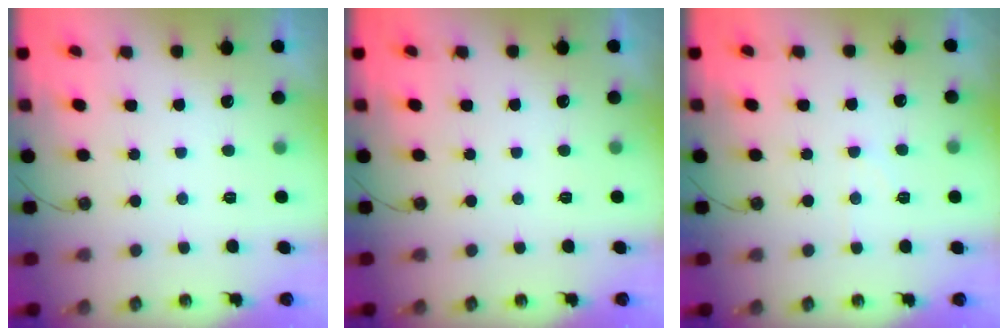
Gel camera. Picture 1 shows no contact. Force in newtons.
{"total": 0.0}
{"total": 6.0, "press": 5.9, "slide": 0.9}